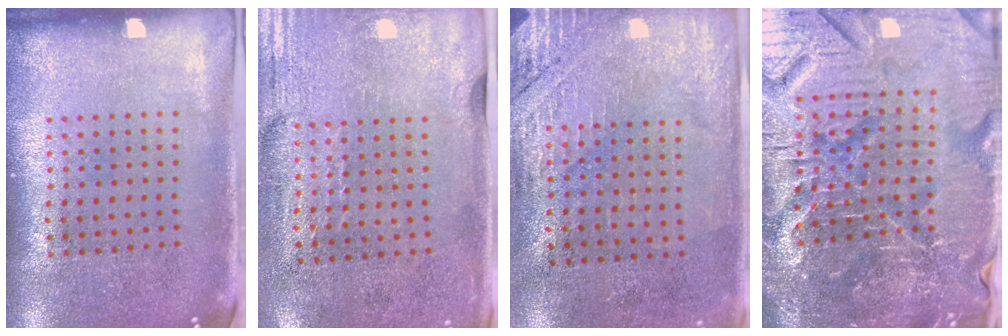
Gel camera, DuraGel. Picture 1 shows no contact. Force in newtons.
{"total": 2.9, "press": 2.4, "slide": 1.6}
{"total": 2.7, "press": 2.4, "slide": 1.3}
{"total": 6.1, "press": 5.6, "slide": 2.3}